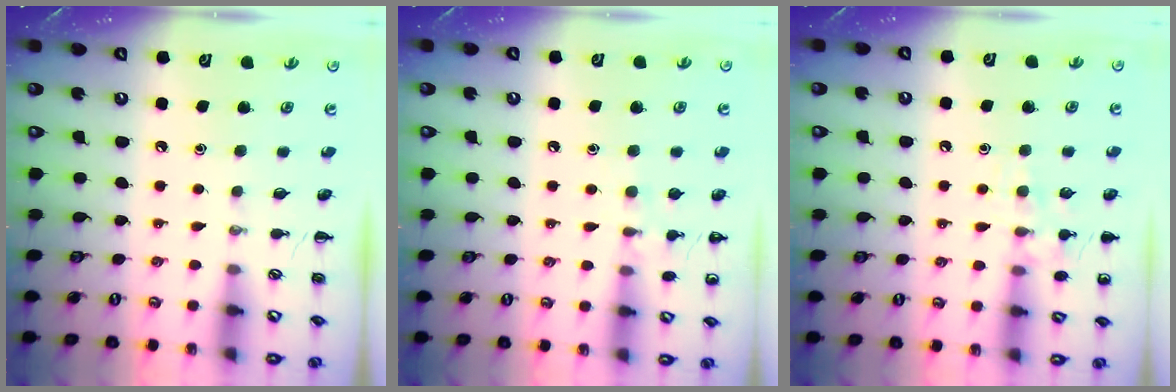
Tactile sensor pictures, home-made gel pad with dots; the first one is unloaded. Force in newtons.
{"total": 6.2, "press": 5.9, "slide": 1.9}
{"total": 9.0, "press": 8.9, "slide": 1.7}